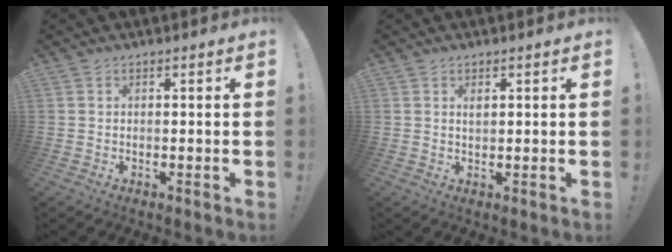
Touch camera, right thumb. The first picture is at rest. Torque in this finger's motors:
{"motor_torque": [-0.37, -0.08, -0.24, 0.20, 0.01]}